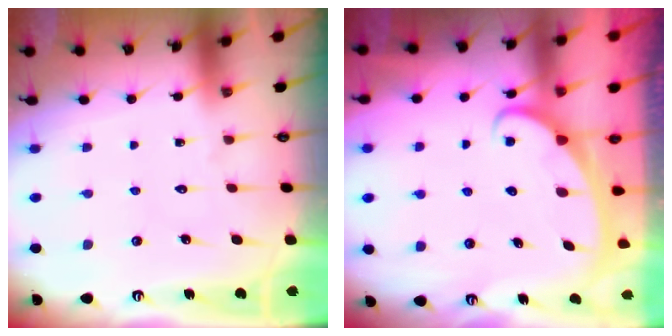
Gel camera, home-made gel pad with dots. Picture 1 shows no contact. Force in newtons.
{"total": 2.6, "press": 2.6, "slide": 0.3}